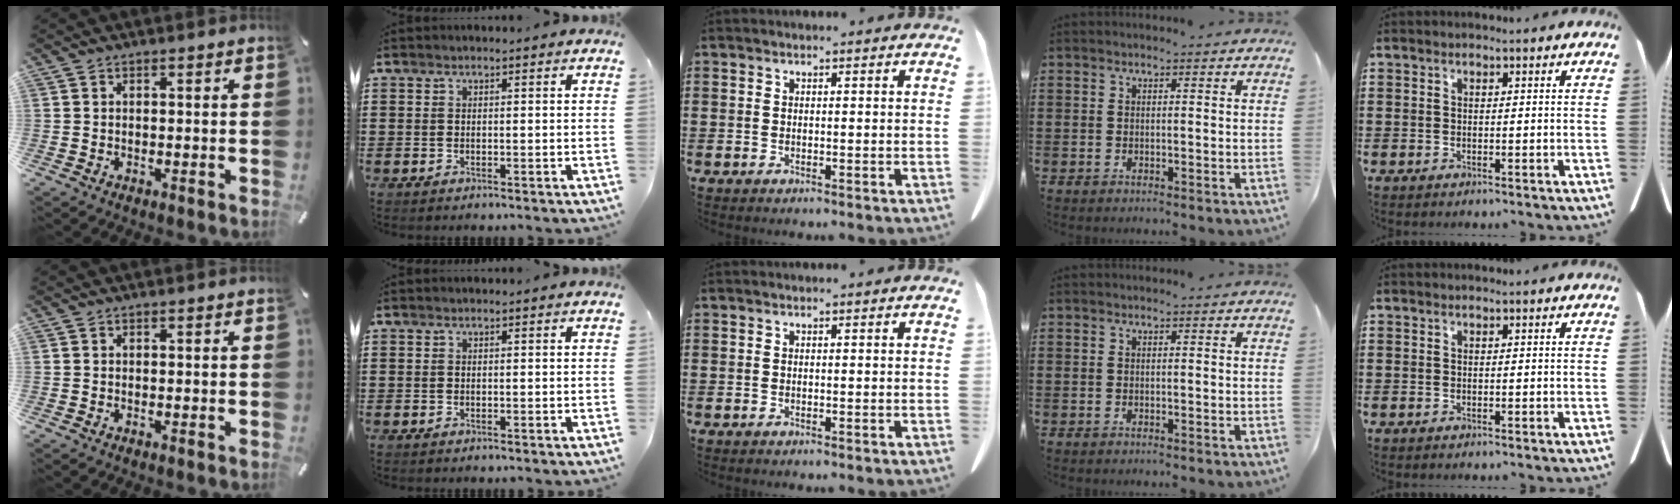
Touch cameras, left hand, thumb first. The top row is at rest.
{}